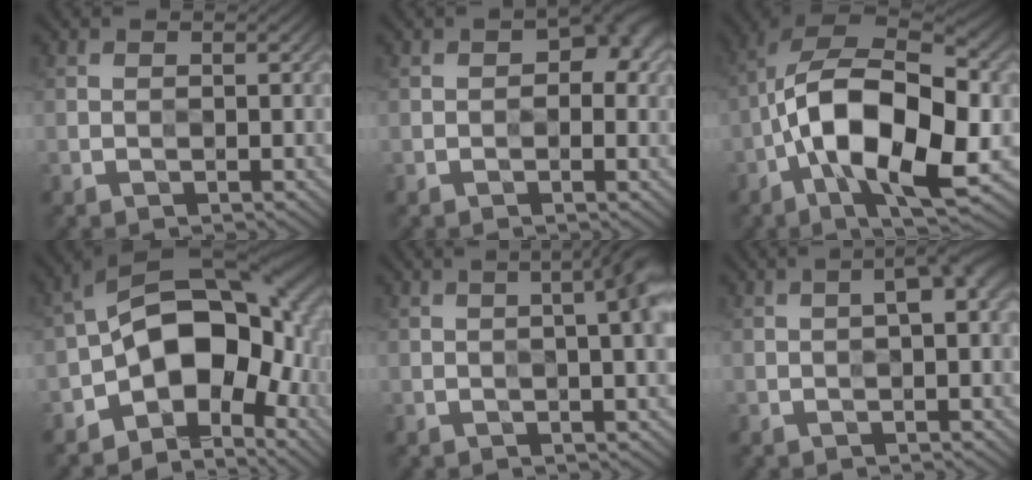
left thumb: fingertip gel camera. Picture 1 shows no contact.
{"total": 3.3, "force": [0.3, 2.1, 2.6], "torque": [-0.028, -0.001, 0.002]}
{"total": 15.4, "force": [-3.3, 7.1, 13.2], "torque": [-0.224, 0.006, -0.067]}
{"total": 14.7, "force": [-3.7, 9.4, 10.6], "torque": [-0.143, -0.004, -0.080]}
{"total": 6.2, "force": [1.2, 1.8, 5.9], "torque": [-0.053, 0.028, -0.003]}
{"total": 3.0, "force": [0.5, 0.6, 2.9], "torque": [-0.045, 0.011, 0.006]}